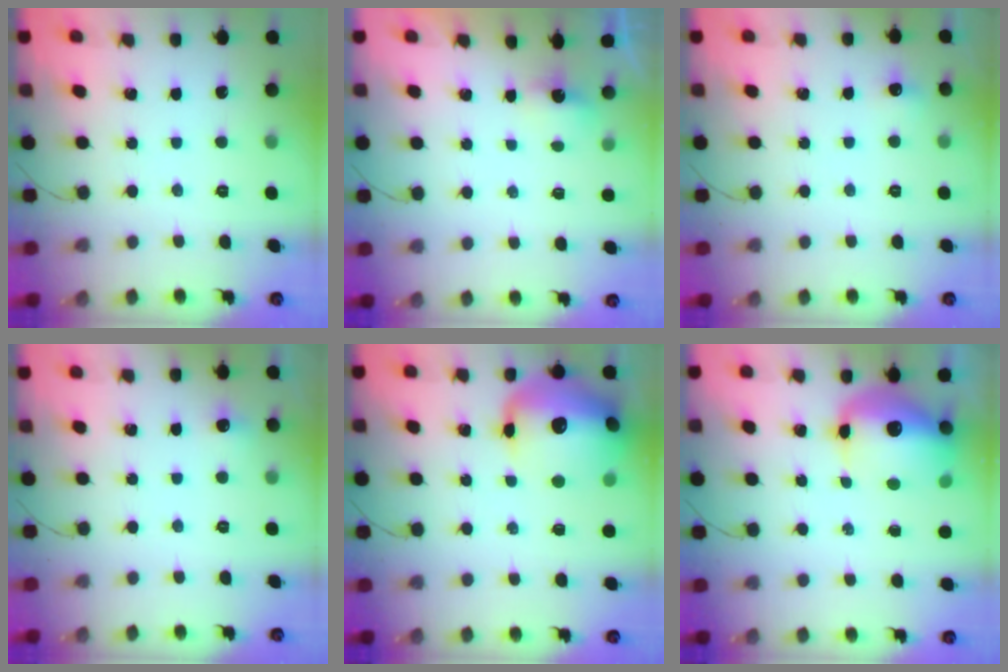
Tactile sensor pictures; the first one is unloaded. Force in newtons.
{"total": 2.7, "press": 2.7, "slide": 0.7}
{"total": 4.6, "press": 4.4, "slide": 1.3}
{"total": 4.6, "press": 4.4, "slide": 1.6}
{"total": 22.1, "press": 20.7, "slide": 7.7}
{"total": 15.1, "press": 14.7, "slide": 3.6}